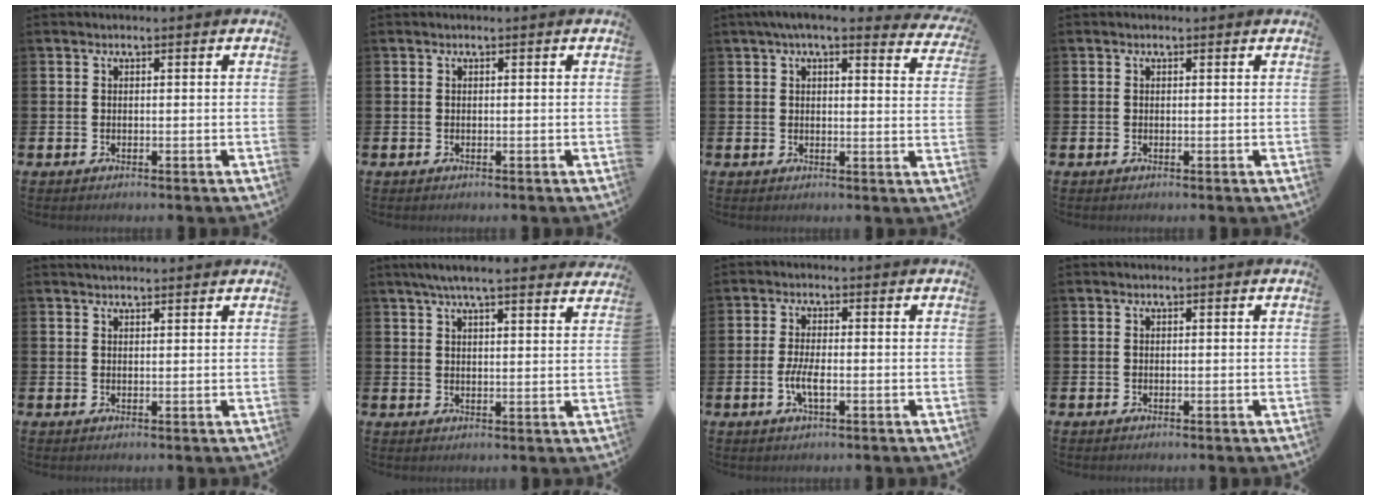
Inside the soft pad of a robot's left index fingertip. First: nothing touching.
{"total": 0.0}
{"total": 5.0, "force": [4.4, 0.8, 2.1], "torque": [-0.042, -0.015, 0.076]}
{"total": 0.0}
{"total": 1.7, "force": [1.7, 0.2, 0.2], "torque": [0.003, -0.006, 0.028]}
{"total": 5.8, "force": [5.3, 0.4, 2.3], "torque": [-0.052, -0.014, 0.094]}
{"total": 3.3, "force": [-0.9, 1.1, 3.0], "torque": [-0.059, 0.000, -0.019]}
{"total": 0.0}